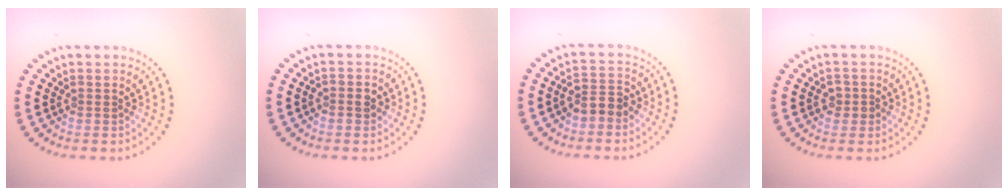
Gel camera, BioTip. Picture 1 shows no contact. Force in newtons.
{"total": 1.4, "press": 1.4, "slide": 0.4}
{"total": 2.5, "press": 2.3, "slide": 1.0}
{"total": 1.3, "press": 1.3, "slide": 0.2}